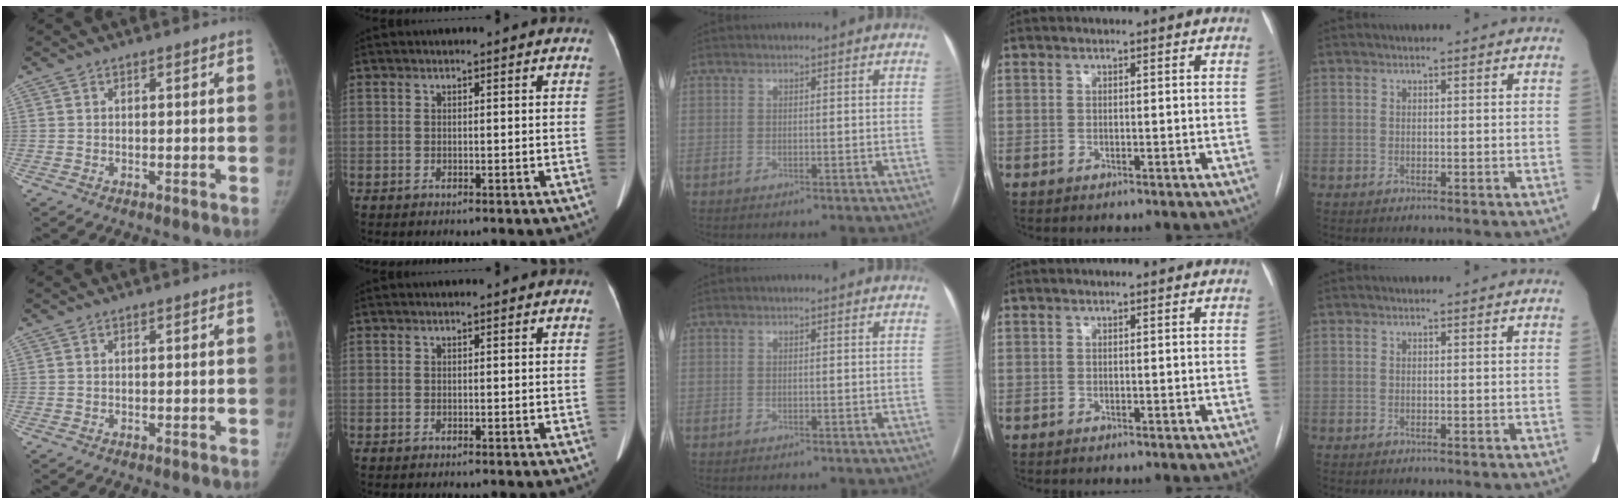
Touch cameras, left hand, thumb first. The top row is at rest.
{}